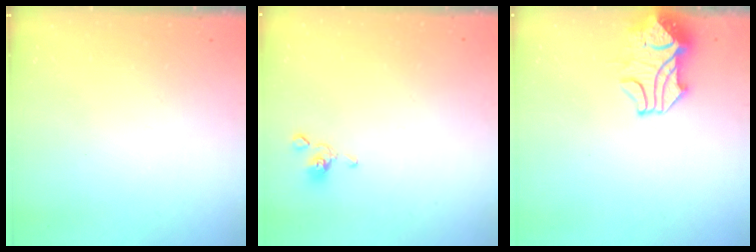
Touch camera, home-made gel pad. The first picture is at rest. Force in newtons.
{"total": 2.3, "press": 2.2, "slide": 0.5}
{"total": 5.2, "press": 5.1, "slide": 1.0}